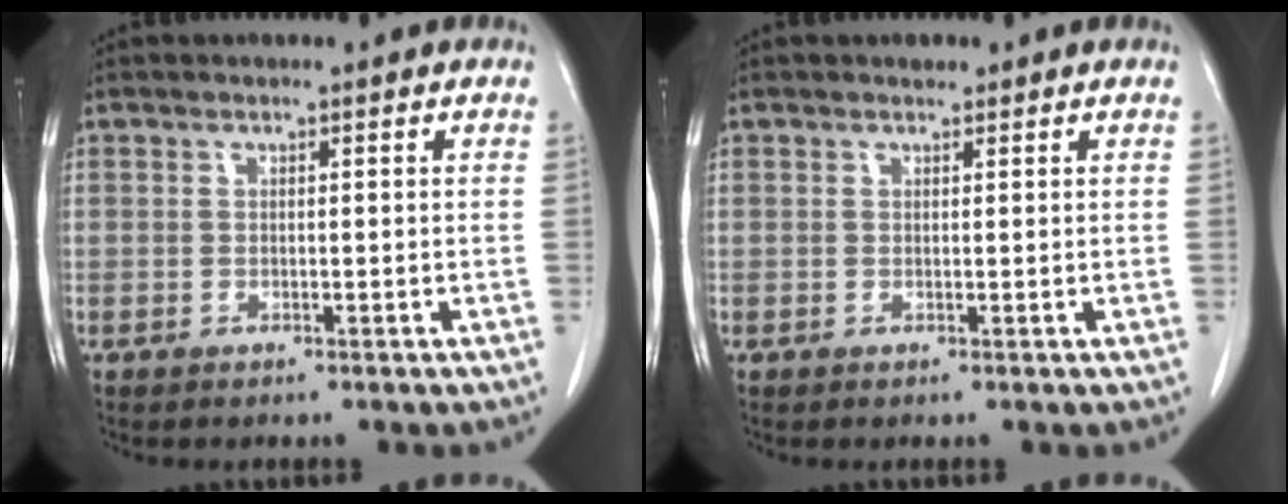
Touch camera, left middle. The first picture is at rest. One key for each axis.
{"total": 0.7, "fx": 0.6, "fy": 0.3, "fz": 0.1, "tx": -0.011, "ty": -0.001, "tz": 0.009}